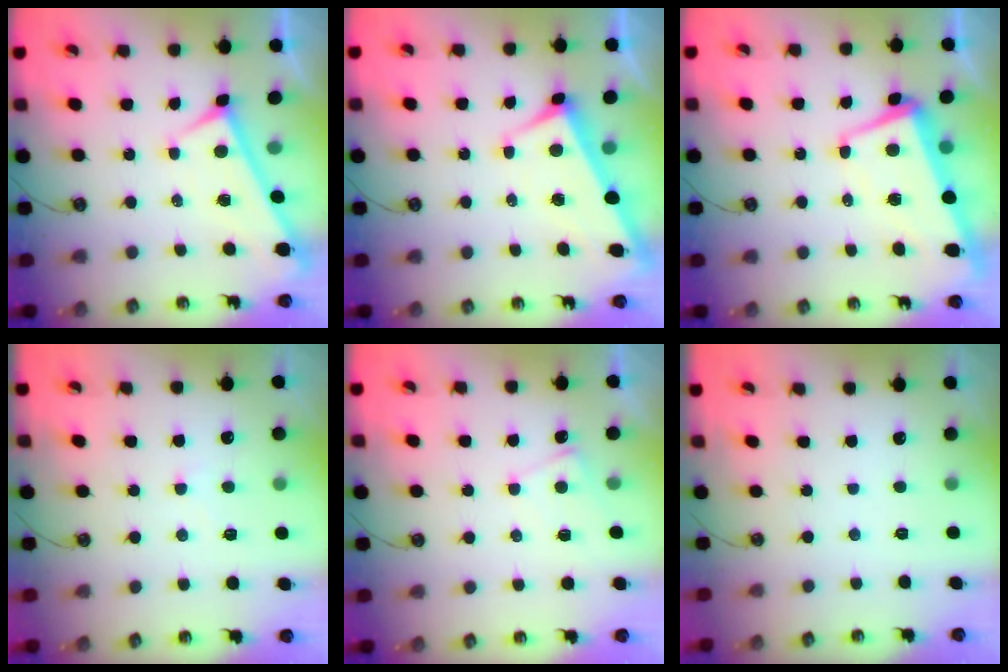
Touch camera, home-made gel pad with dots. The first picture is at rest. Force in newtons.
{"total": 2.9, "press": 2.8, "slide": 0.9}
{"total": 1.6, "press": 0.1, "slide": 1.6}
{"total": 3.5, "press": 3.5, "slide": 0.4}
{"total": 2.6, "press": 2.6, "slide": 0.3}
{"total": 0.0}